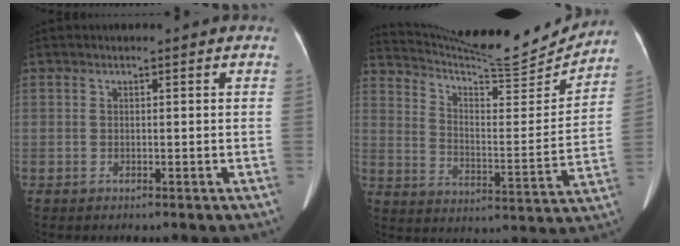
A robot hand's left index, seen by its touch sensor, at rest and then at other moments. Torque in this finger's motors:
{"motor_torque": [0.69, -1.25, 0.02, 0.04]}